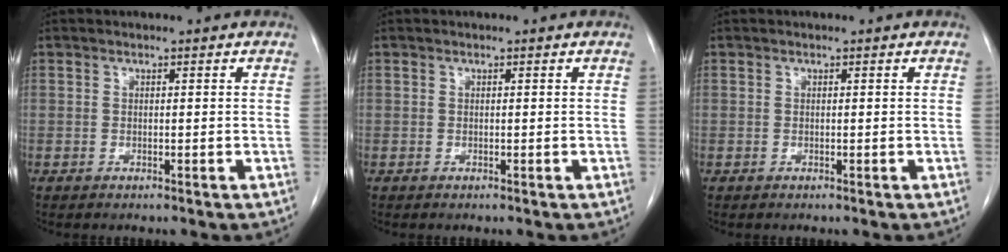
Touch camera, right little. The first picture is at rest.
{"total": 0.0}
{"total": 0.0}